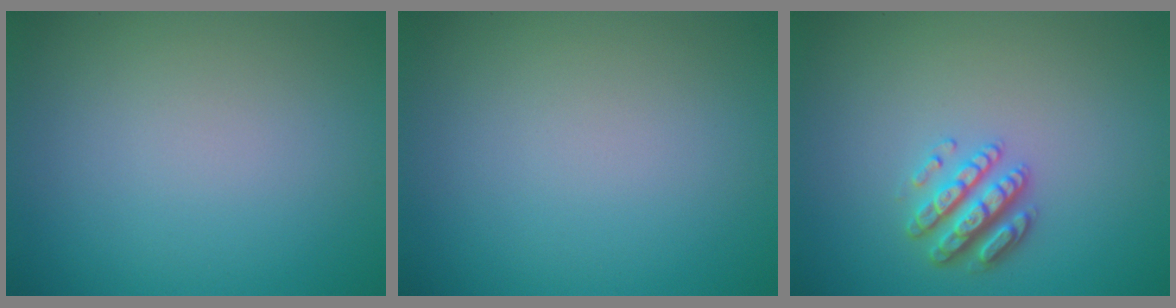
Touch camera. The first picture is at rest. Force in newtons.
{"total": 0.0}
{"total": 2.9, "press": 2.8, "slide": 1.1}